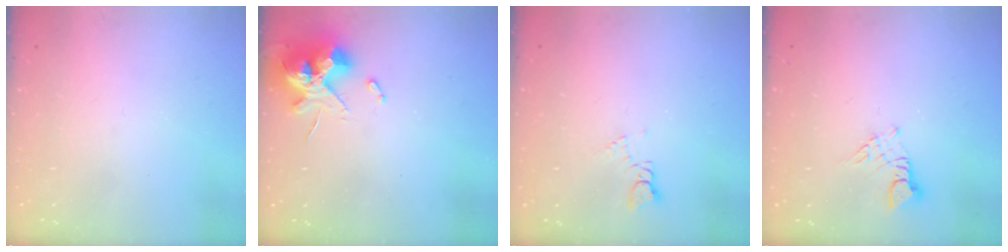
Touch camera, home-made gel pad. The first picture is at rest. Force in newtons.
{"total": 13.3, "press": 13.2, "slide": 1.5}
{"total": 1.9, "press": 1.8, "slide": 0.3}
{"total": 2.3, "press": 2.3, "slide": 0.3}